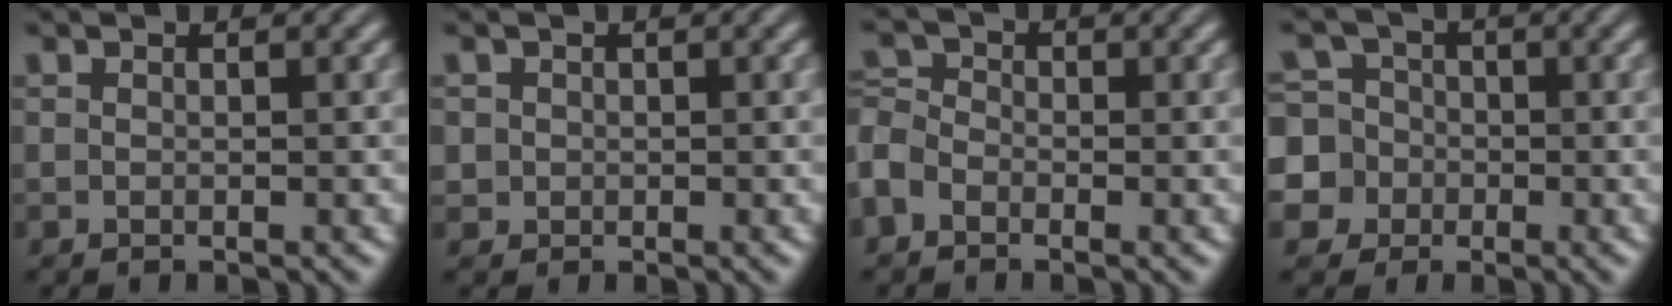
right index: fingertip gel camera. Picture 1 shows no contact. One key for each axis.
{"total": 1.6, "fx": 0.0, "fy": 1.5, "fz": 0.4, "tx": -0.013, "ty": -0.007, "tz": 0.003}
{"total": 2.4, "fx": -1.0, "fy": 1.9, "fz": 1.1, "tx": -0.019, "ty": -0.013, "tz": -0.019}
{"total": 9.6, "fx": -1.9, "fy": 9.1, "fz": 2.5, "tx": -0.069, "ty": -0.040, "tz": -0.038}